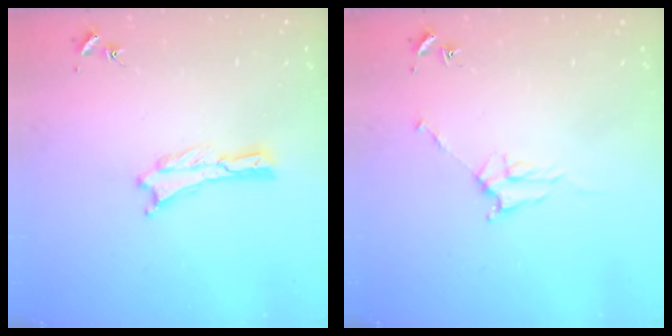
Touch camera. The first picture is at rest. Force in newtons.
{"total": 3.7, "press": 3.6, "slide": 0.5}